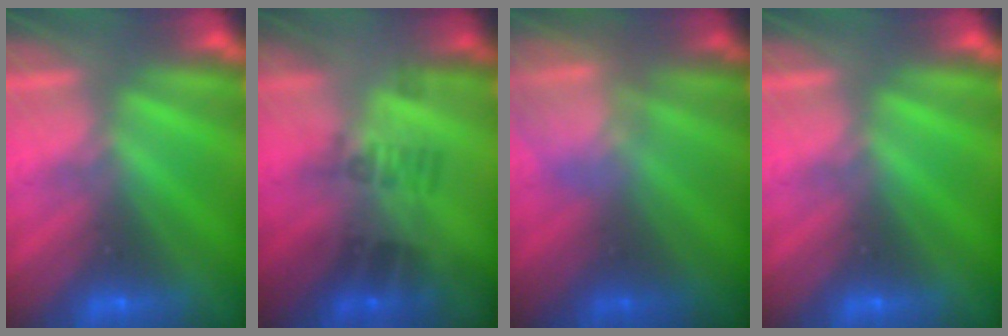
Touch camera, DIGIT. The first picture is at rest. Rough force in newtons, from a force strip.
{"total": 2.3}
{"total": 4.8}
{"total": 0.0}